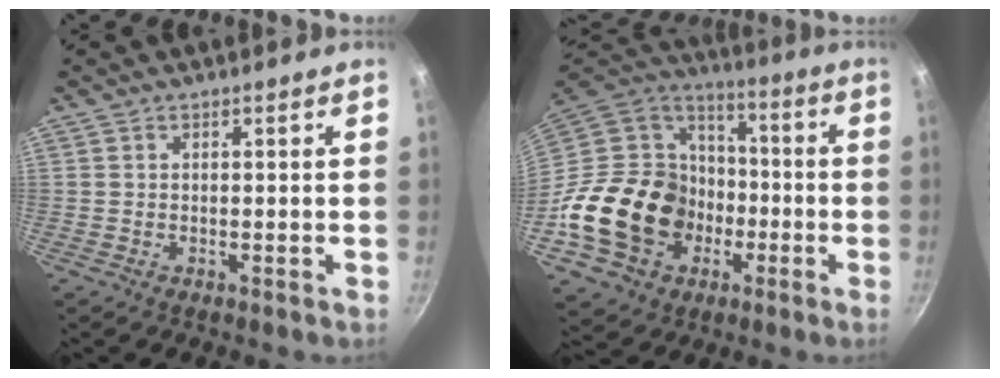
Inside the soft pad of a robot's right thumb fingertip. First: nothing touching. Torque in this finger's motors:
{"motor_torque": [2.47, 2.54, 1.43, -1.33, 0.16]}